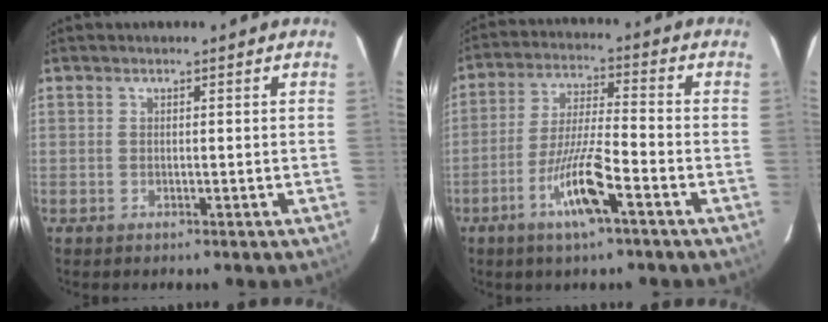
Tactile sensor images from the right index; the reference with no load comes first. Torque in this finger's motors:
{"motor_torque": [1.44, -0.64, 0.78, 0.20]}